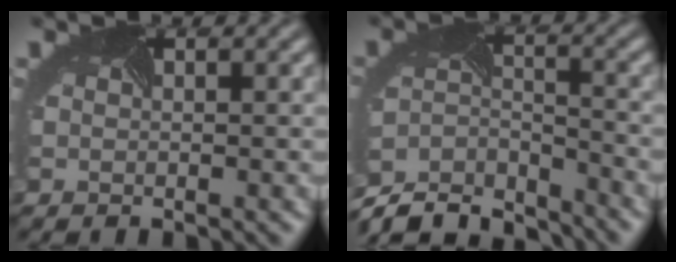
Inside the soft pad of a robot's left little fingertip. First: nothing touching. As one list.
[{"total": 8.0, "force": [-7.9, 1.3, 1.2], "torque": [-0.032, -0.010, -0.138]}]